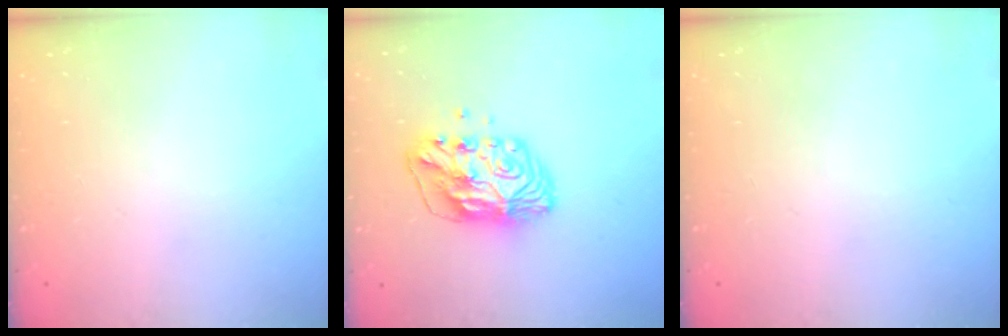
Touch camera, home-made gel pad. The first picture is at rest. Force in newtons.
{"total": 11.3, "press": 11.2, "slide": 1.6}
{"total": 0.0}